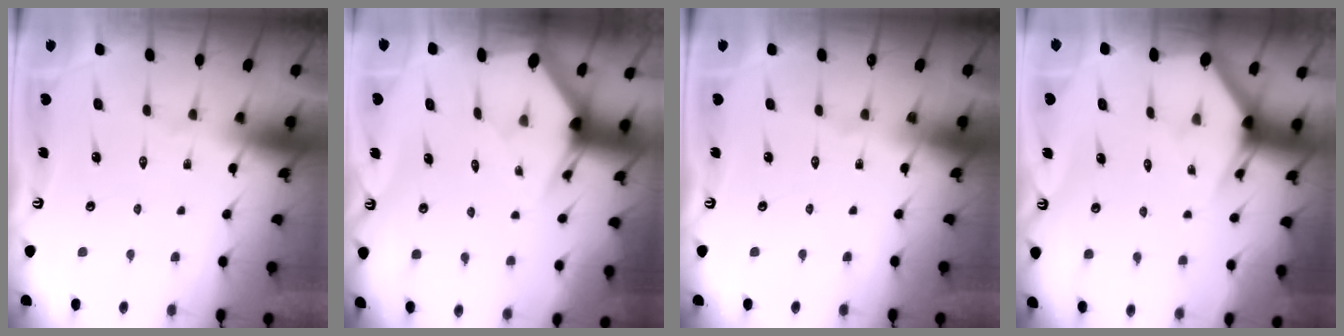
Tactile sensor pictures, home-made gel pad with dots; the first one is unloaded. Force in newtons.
{"total": 3.0, "press": 3.0, "slide": 0.1}
{"total": 0.0}
{"total": 3.0, "press": 3.0, "slide": 0.1}